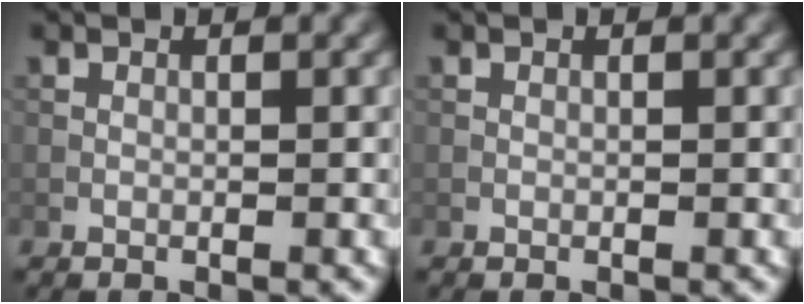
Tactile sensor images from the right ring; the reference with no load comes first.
{"total": 0.0}